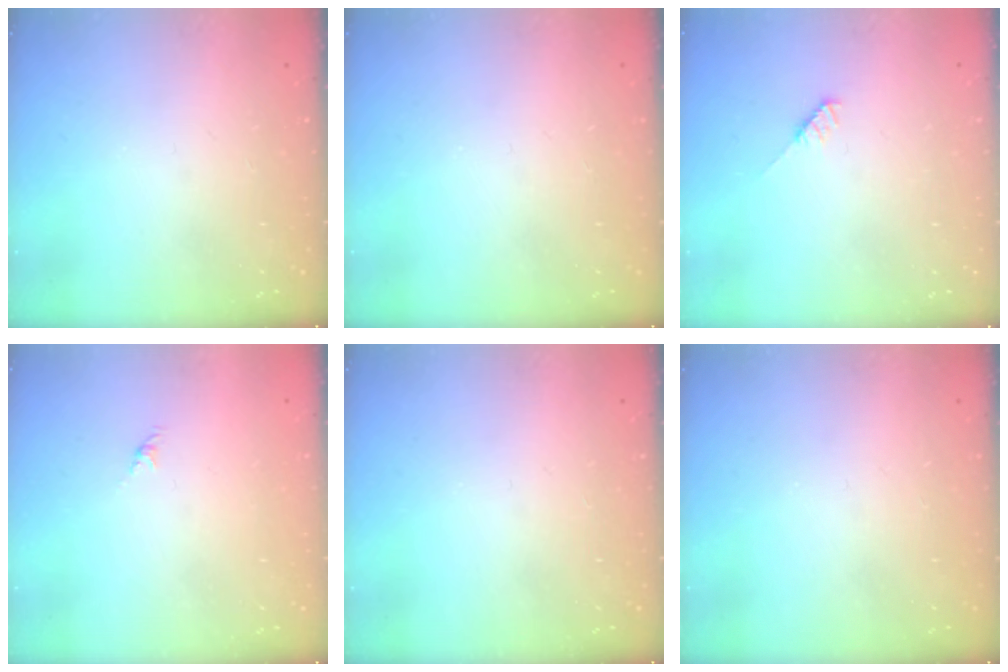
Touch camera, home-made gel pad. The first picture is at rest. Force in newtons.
{"total": 0.0}
{"total": 4.1, "press": 4.1, "slide": 0.3}
{"total": 0.0}
{"total": 0.0}
{"total": 0.0}